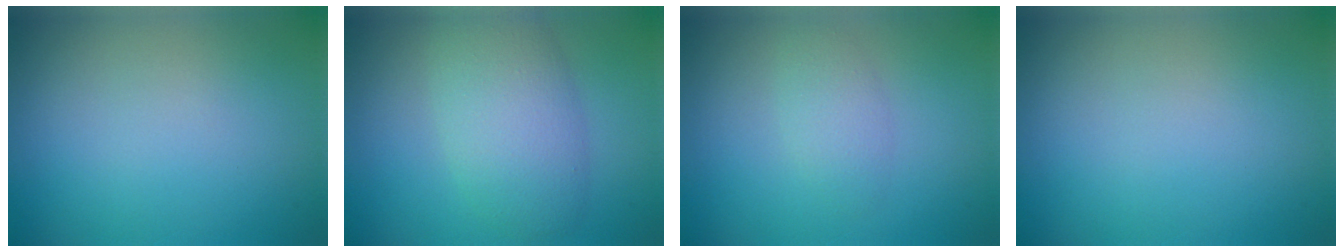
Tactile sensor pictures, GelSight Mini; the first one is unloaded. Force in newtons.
{"total": 5.6, "press": 5.6, "slide": 0.2}
{"total": 1.9, "press": 1.9, "slide": 0.0}
{"total": 0.0}